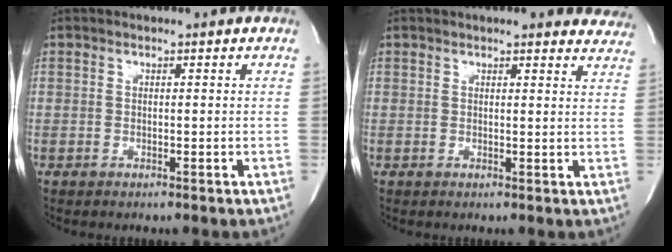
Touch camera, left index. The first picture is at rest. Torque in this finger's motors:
{"motor_torque": [-0.17, -0.53, 0.19, 0.02]}